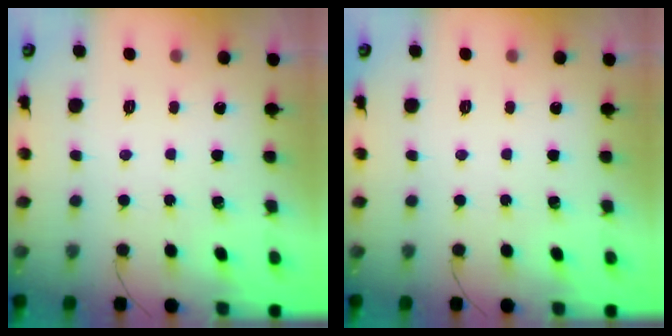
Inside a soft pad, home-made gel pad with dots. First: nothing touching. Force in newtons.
{"total": 0.0}